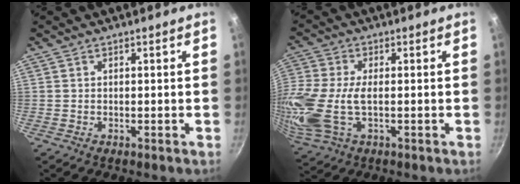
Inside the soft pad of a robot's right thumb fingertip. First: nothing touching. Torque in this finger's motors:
{"motor_torque": [1.71, 3.30, 2.02, -0.76, 0.29]}